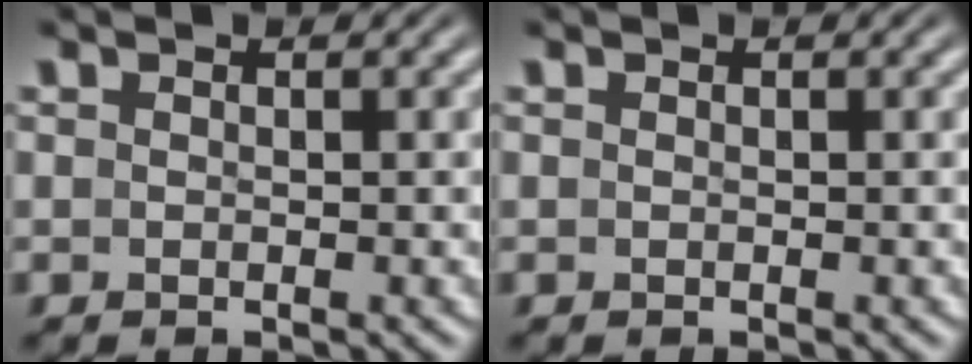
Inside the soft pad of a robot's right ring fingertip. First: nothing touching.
{"total": 0.0}